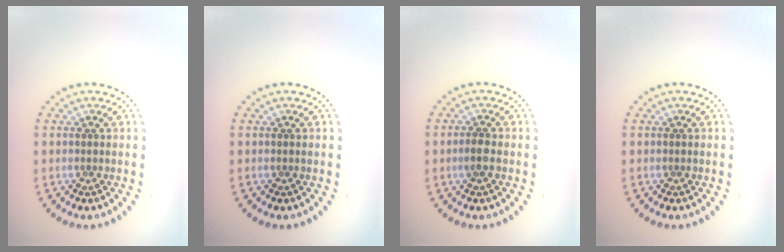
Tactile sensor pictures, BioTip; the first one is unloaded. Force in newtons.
{"total": 0.0}
{"total": 1.5, "press": 1.4, "slide": 0.3}
{"total": 0.0}